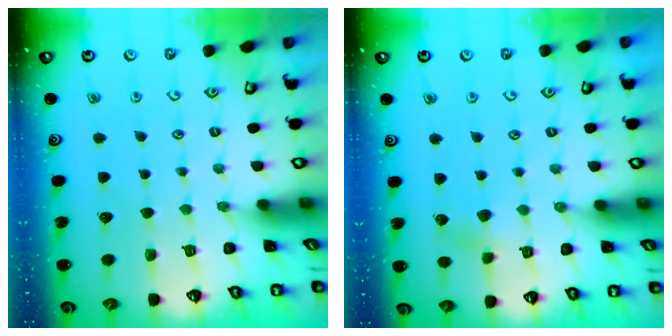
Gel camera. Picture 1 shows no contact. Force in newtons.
{"total": 3.0, "press": 3.0, "slide": 0.4}